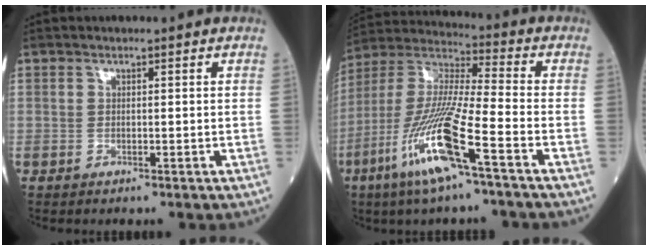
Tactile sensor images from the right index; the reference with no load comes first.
{"total": 15.2, "force": [-7.1, 0.5, 13.4], "torque": [-0.284, -0.018, -0.142]}